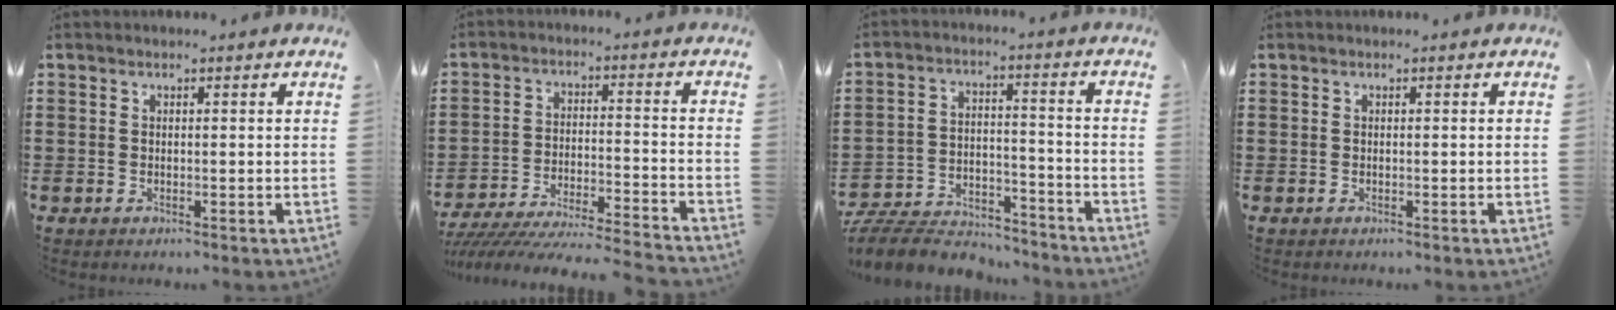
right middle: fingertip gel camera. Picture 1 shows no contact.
{"total": 6.4, "force": [-6.1, 0.1, 1.7], "torque": [-0.037, -0.006, -0.124]}
{"total": 8.1, "force": [-7.8, 1.7, 1.6], "torque": [-0.033, 0.019, -0.153]}
{"total": 0.0}